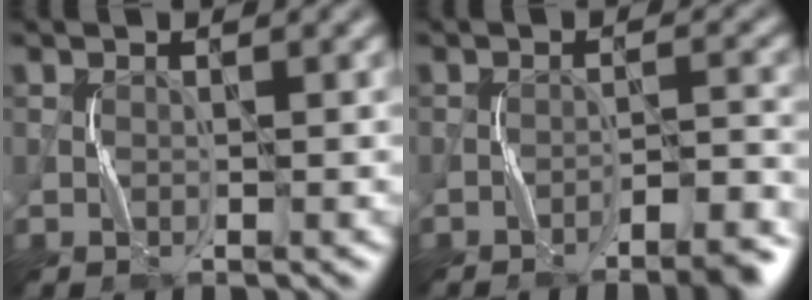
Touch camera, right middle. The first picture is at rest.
{"total": 4.7, "force": [-3.7, 0.6, 2.8], "torque": [-0.042, 0.015, -0.052]}